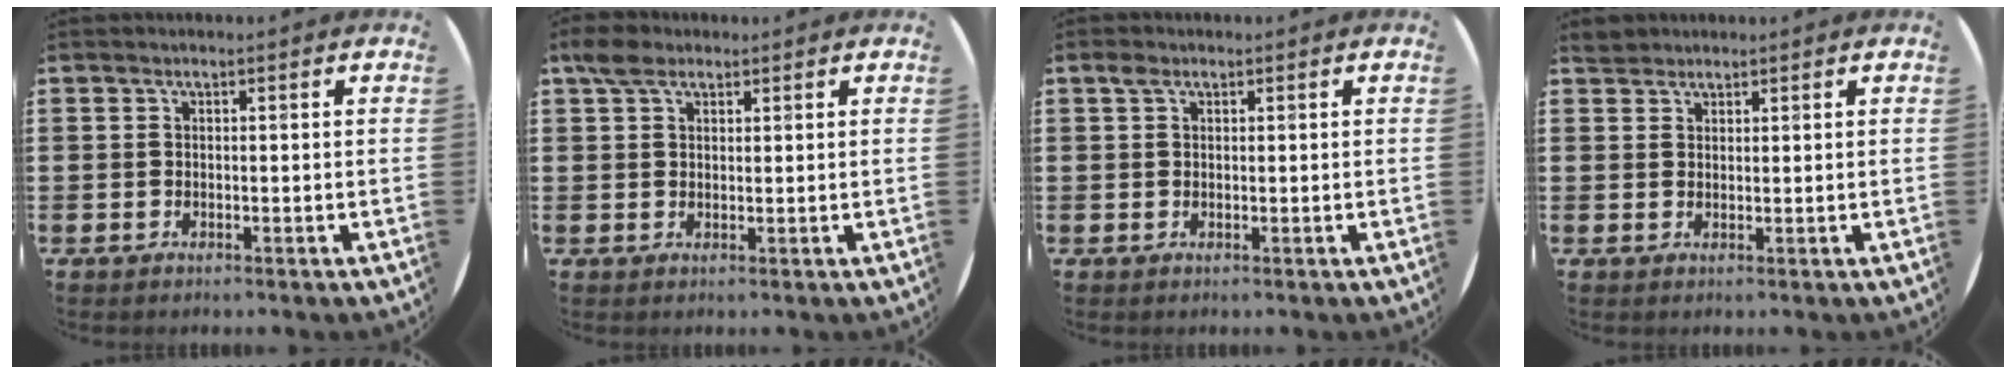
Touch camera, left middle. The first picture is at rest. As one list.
[{"total": 3.0, "force": [2.2, 1.6, 1.2], "torque": [-0.021, 0.005, 0.040]}, {"total": 1.1, "force": [0.6, 0.7, 0.5], "torque": [-0.005, 0.001, 0.010]}, {"total": 1.8, "force": [1.7, 0.6, 0.0], "torque": [0.004, 0.001, 0.032]}]